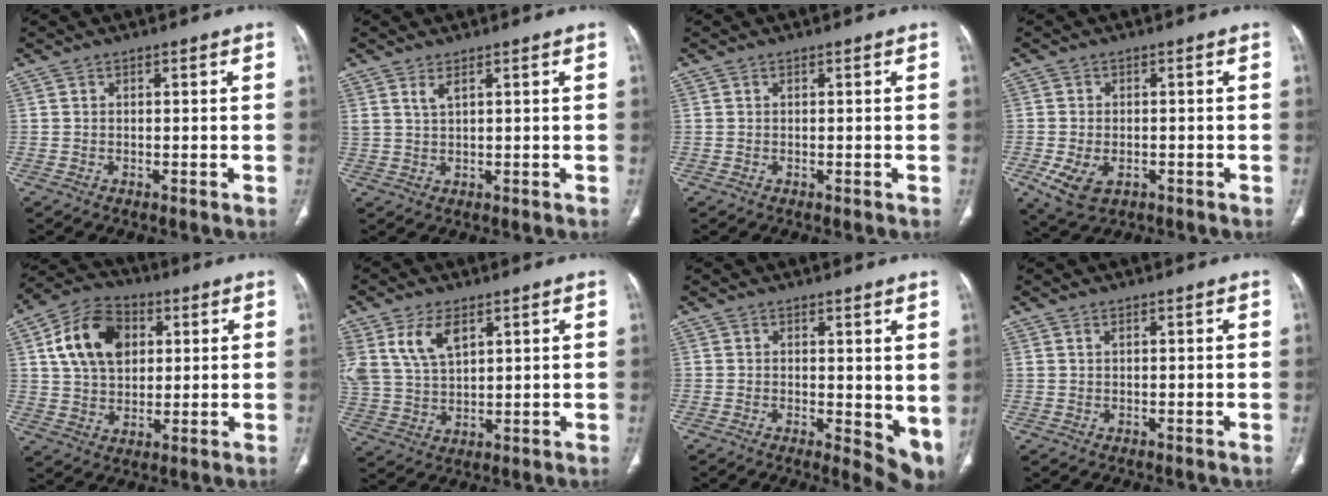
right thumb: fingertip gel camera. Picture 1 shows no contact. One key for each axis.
{"total": 2.2, "fx": 1.4, "fy": 0.6, "fz": 1.6, "tx": -0.038, "ty": -0.008, "tz": 0.036}
{"total": 0.0}
{"total": 6.4, "fx": -2.2, "fy": 4.1, "fz": 4.4, "tx": -0.084, "ty": -0.001, "tz": -0.027}
{"total": 14.4, "fx": 4.1, "fy": 10.0, "fz": 9.5, "tx": -0.147, "ty": 0.005, "tz": 0.068}
{"total": 10.0, "fx": 4.9, "fy": 5.5, "fz": 6.8, "tx": -0.134, "ty": -0.010, "tz": 0.106}
{"total": 7.1, "fx": 0.8, "fy": 3.3, "fz": 6.2, "tx": -0.065, "ty": -0.018, "tz": 0.015}
{"total": 0.5, "fx": 0.4, "fy": 0.1, "fz": 0.4, "tx": -0.010, "ty": 0.004, "tz": 0.009}